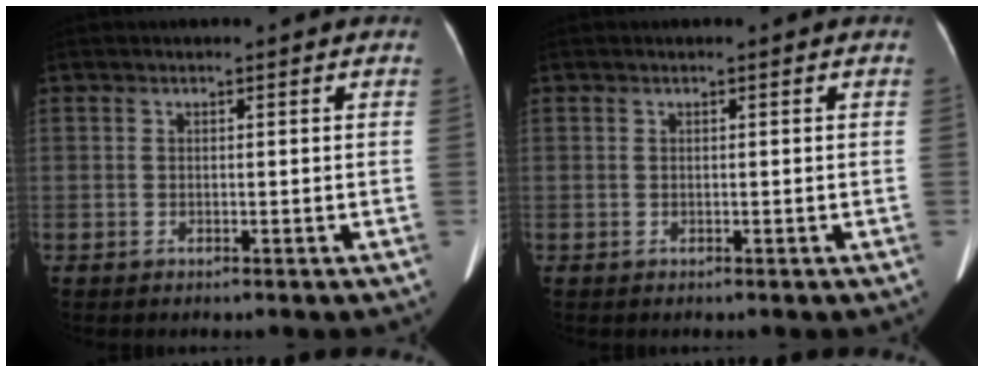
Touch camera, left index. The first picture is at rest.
{"total": 0.0}